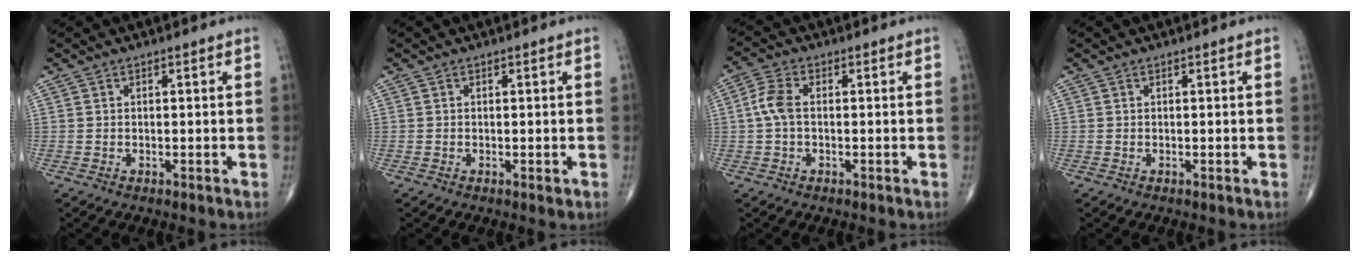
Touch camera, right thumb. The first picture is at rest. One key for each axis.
{"total": 0.6, "fx": -0.2, "fy": 0.3, "fz": 0.5, "tx": -0.006, "ty": -0.002, "tz": -0.005}
{"total": 4.5, "fx": 0.0, "fy": 2.5, "fz": 3.8, "tx": -0.089, "ty": 0.013, "tz": -0.006}
{"total": 0.0}